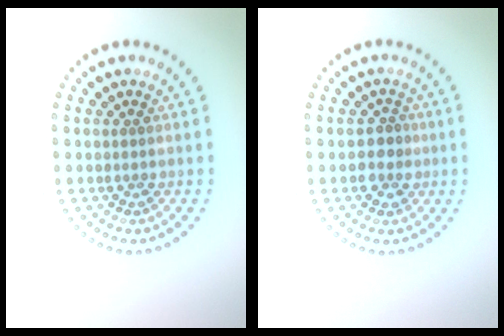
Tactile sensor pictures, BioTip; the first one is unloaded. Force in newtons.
{"total": 2.1, "press": 2.0, "slide": 0.7}